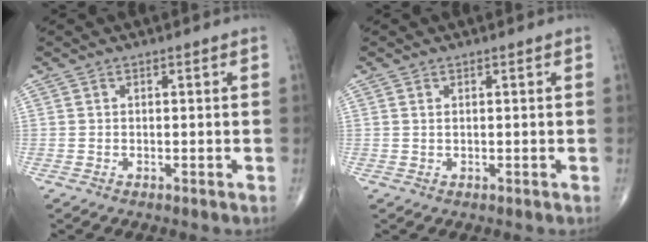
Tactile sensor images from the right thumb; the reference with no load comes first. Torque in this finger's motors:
{"motor_torque": [-0.43, 0.08, -0.03, 0.06, -0.02]}